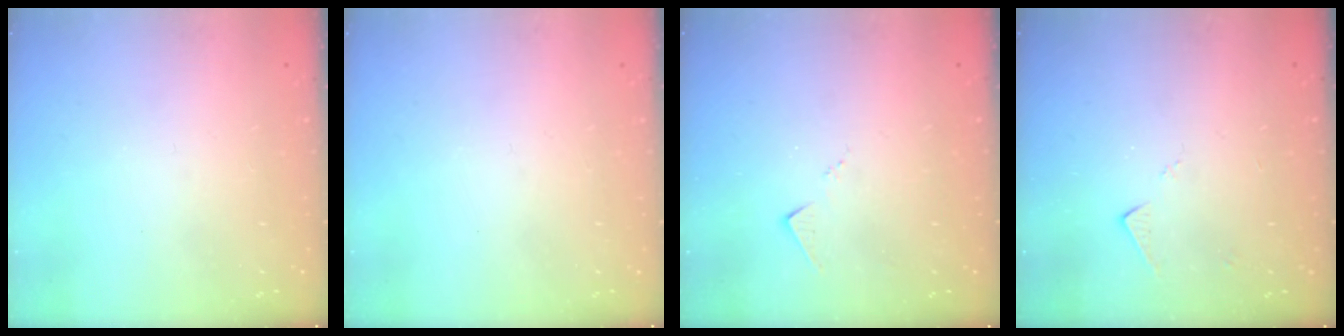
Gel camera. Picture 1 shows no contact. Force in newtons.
{"total": 0.0}
{"total": 7.1, "press": 7.1, "slide": 0.3}
{"total": 3.5, "press": 3.4, "slide": 0.5}